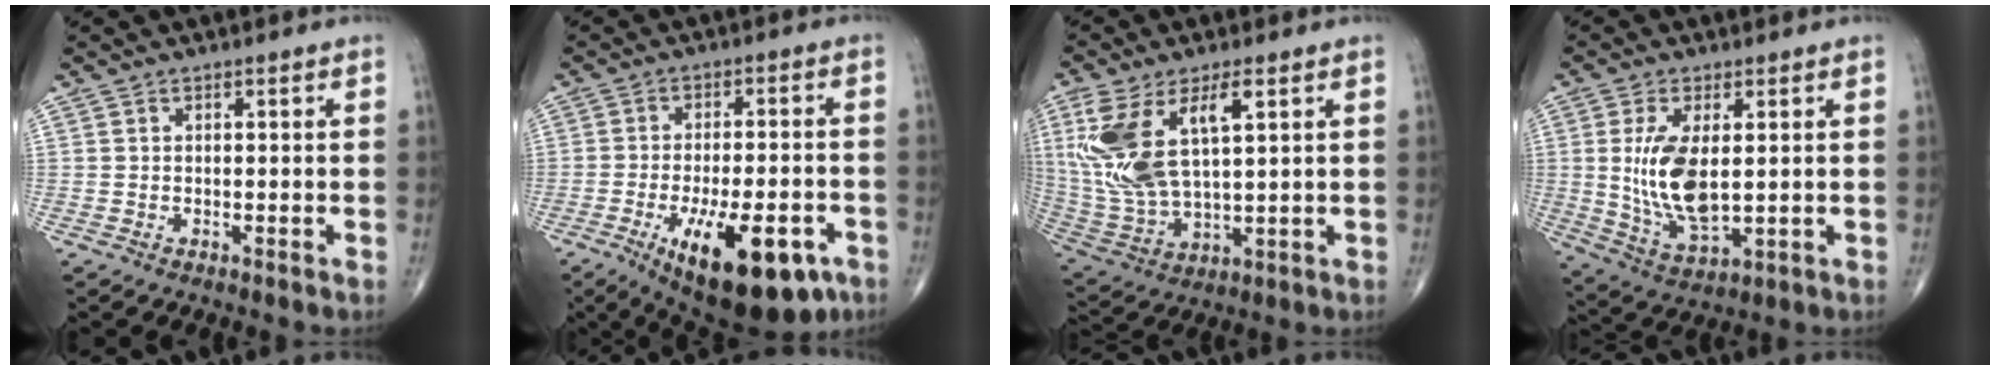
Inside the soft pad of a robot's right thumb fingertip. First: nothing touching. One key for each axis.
{"total": 18.7, "fx": -8.8, "fy": 7.4, "fz": 14.7, "tx": -0.190, "ty": 0.014, "tz": -0.117}
{"total": 16.5, "fx": 5.1, "fy": 7.0, "fz": 14.1, "tx": -0.300, "ty": -0.010, "tz": 0.109}
{"total": 11.7, "fx": 1.1, "fy": 5.4, "fz": 10.3, "tx": -0.201, "ty": -0.018, "tz": 0.033}